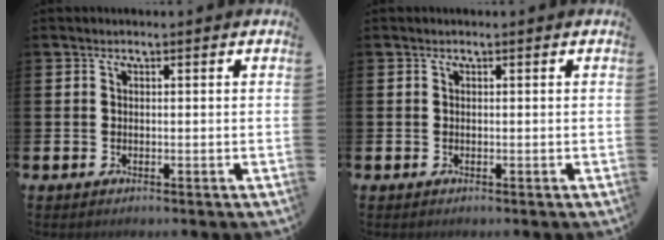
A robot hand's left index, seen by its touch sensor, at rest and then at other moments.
{"total": 0.0}